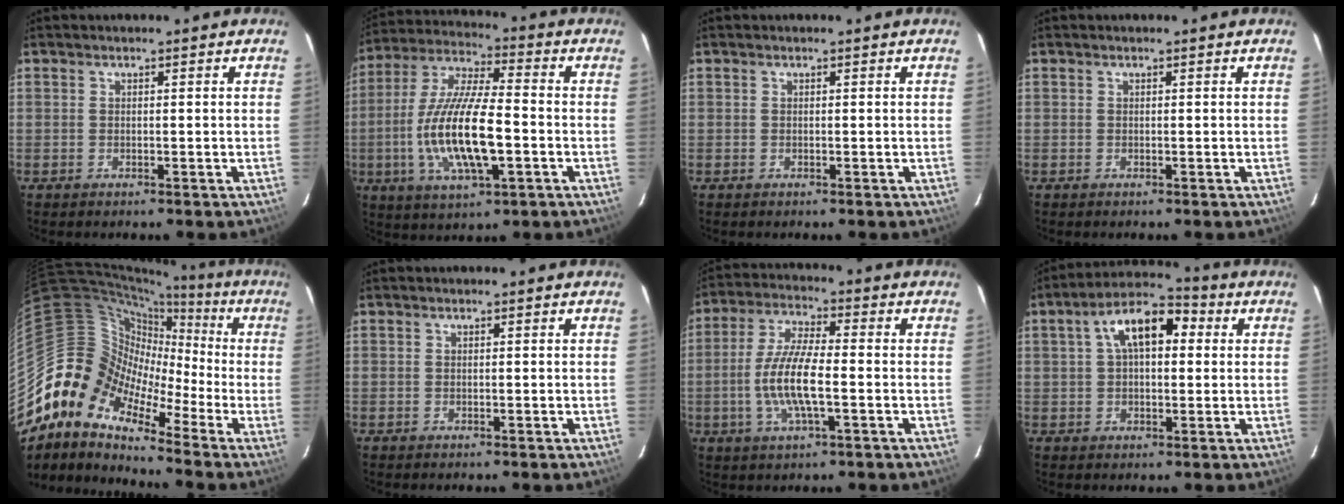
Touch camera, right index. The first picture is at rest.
{"total": 16.9, "force": [-3.7, 4.7, 15.8], "torque": [-0.323, -0.006, -0.069]}
{"total": 0.0}
{"total": 0.0}
{"total": 11.2, "force": [-6.3, 7.6, 5.3], "torque": [-0.083, 0.021, -0.152]}
{"total": 0.0}
{"total": 10.5, "force": [-2.3, 2.4, 10.0], "torque": [-0.203, 0.001, -0.048]}
{"total": 10.5, "force": [2.6, 5.5, 8.5], "torque": [-0.148, 0.037, 0.038]}